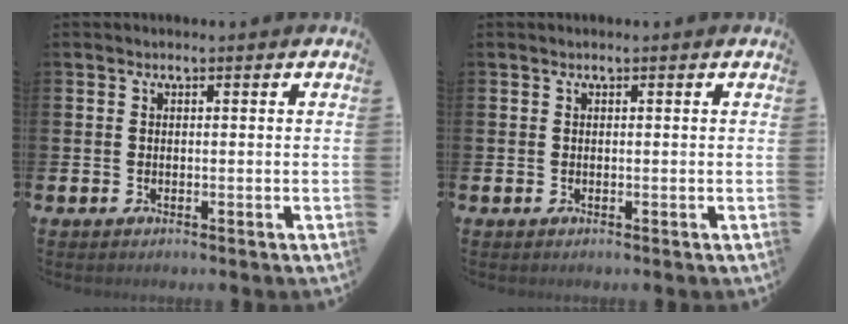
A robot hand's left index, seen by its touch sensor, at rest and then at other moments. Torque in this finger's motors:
{"motor_torque": [0.87, -1.27, -0.02, 0.05]}